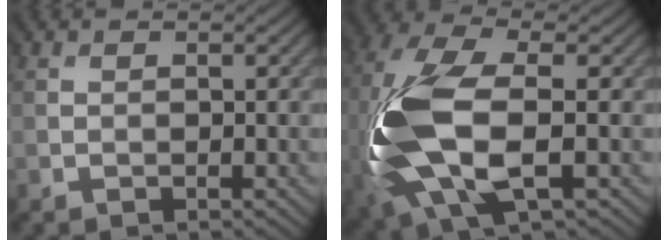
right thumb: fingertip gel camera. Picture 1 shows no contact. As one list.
[{"total": 13.3, "force": [-1.9, 6.7, 11.3], "torque": [-0.290, 0.002, -0.040]}]